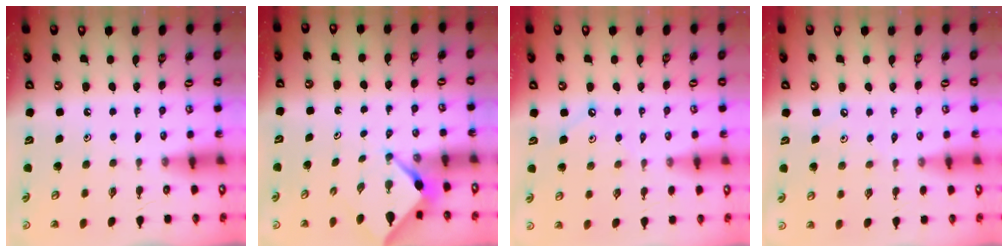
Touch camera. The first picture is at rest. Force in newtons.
{"total": 3.2, "press": 3.2, "slide": 0.4}
{"total": 3.0, "press": 2.9, "slide": 0.4}
{"total": 2.8, "press": 2.8, "slide": 0.5}